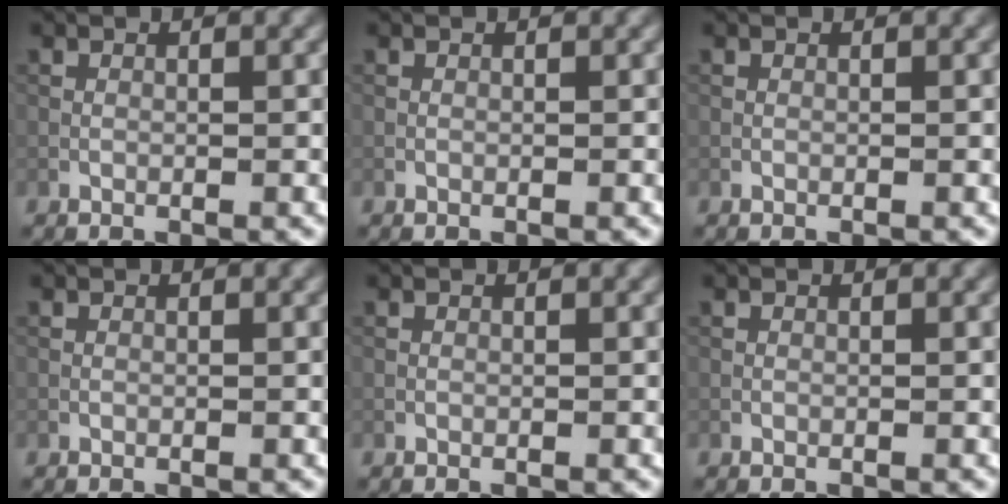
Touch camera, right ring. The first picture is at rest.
{"total": 0.0}
{"total": 0.0}
{"total": 0.0}
{"total": 0.0}
{"total": 0.0}